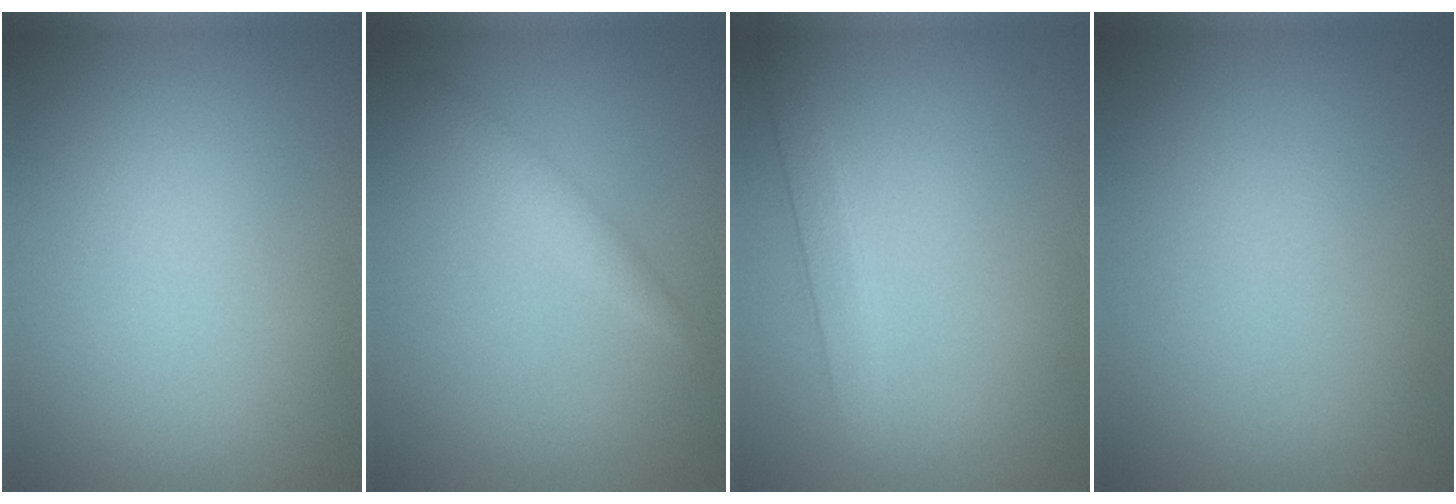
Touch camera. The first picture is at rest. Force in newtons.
{"total": 1.4, "press": 1.4, "slide": 0.1}
{"total": 2.2, "press": 2.2, "slide": 0.2}
{"total": 0.0}